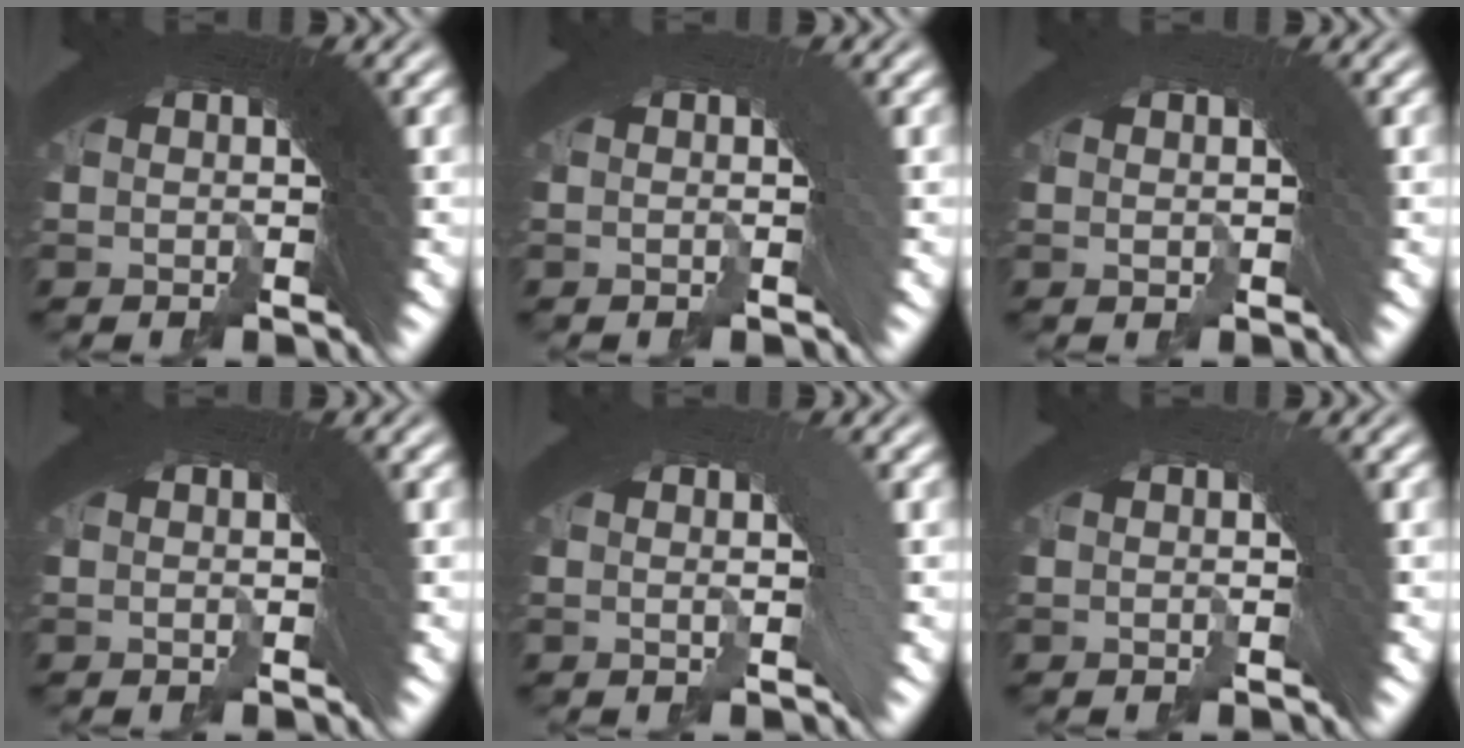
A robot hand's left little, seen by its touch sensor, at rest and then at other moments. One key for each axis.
{"total": 1.3, "fx": -0.8, "fy": 0.5, "fz": 0.9, "tx": -0.003, "ty": 0.014, "tz": -0.019}
{"total": 0.7, "fx": 0.1, "fy": 0.6, "fz": 0.4, "tx": 0.000, "ty": 0.012, "tz": -0.002}
{"total": 0.7, "fx": -0.5, "fy": 0.5, "fz": 0.2, "tx": -0.003, "ty": 0.007, "tz": -0.012}
{"total": 1.6, "fx": -0.1, "fy": 0.3, "fz": 1.5, "tx": -0.013, "ty": 0.017, "tz": -0.009}
{"total": 0.9, "fx": -0.6, "fy": 0.4, "fz": 0.5, "tx": -0.002, "ty": 0.015, "tz": -0.018}